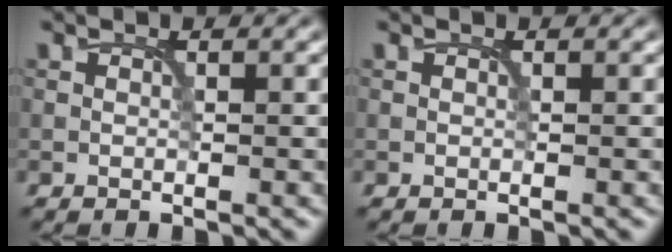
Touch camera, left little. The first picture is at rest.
{"total": 0.0}